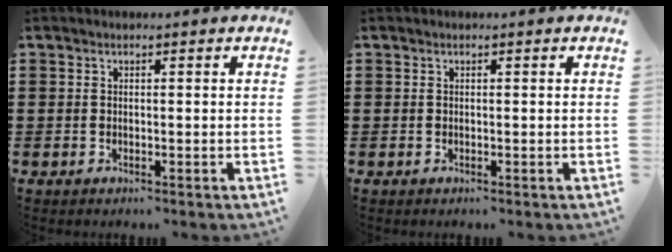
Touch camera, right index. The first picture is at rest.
{"total": 0.0}